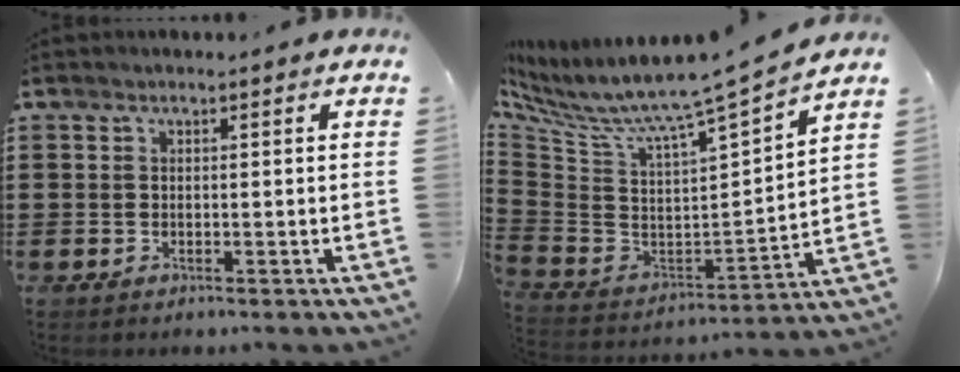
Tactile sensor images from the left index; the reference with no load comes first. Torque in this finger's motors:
{"motor_torque": [1.25, -0.89, 0.20, 0.21]}